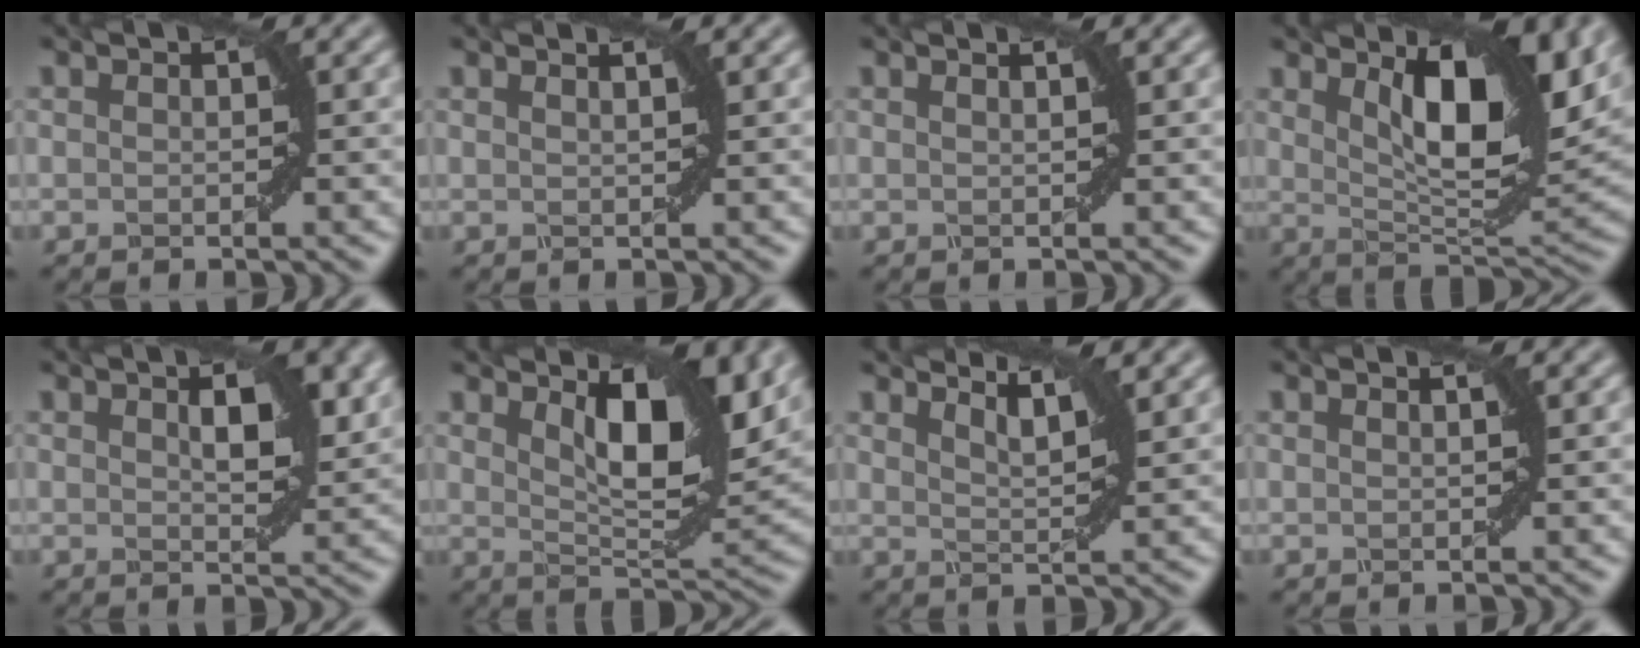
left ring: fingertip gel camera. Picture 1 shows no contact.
{"total": 2.0, "force": [1.3, 0.7, 1.3], "torque": [0.001, -0.001, -0.005]}
{"total": 1.3, "force": [0.9, 0.4, 0.9], "torque": [-0.001, -0.003, 0.001]}
{"total": 9.7, "force": [3.8, 3.3, 8.2], "torque": [-0.127, -0.005, 0.069]}
{"total": 4.1, "force": [1.6, 1.5, 3.5], "torque": [-0.057, 0.000, 0.030]}
{"total": 7.7, "force": [3.5, 2.6, 6.4], "torque": [-0.102, -0.008, 0.057]}
{"total": 3.6, "force": [3.1, 0.6, 1.8], "torque": [-0.019, 0.005, 0.032]}
{"total": 1.0, "force": [0.7, 0.2, 0.7], "torque": [-0.002, -0.003, 0.004]}